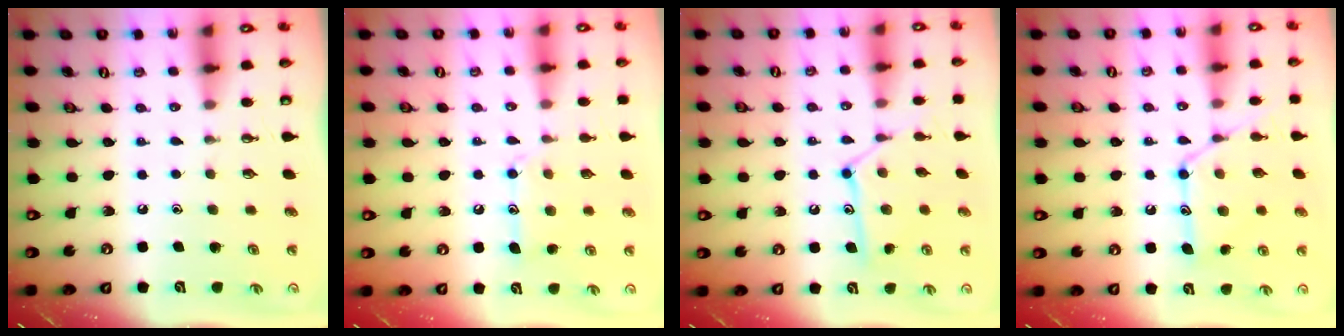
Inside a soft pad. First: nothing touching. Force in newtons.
{"total": 11.0, "press": 10.9, "slide": 0.7}
{"total": 13.3, "press": 13.3, "slide": 0.4}
{"total": 12.5, "press": 12.5, "slide": 0.6}